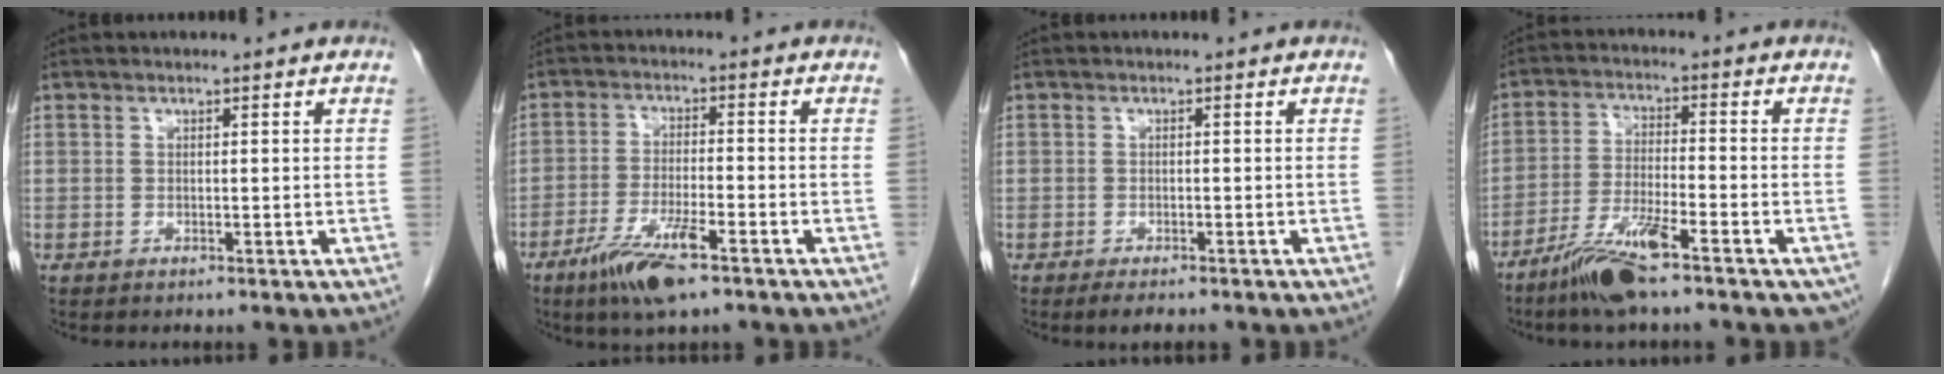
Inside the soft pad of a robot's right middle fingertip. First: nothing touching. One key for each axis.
{"total": 8.3, "fx": -5.3, "fy": 1.2, "fz": 6.3, "tx": -0.125, "ty": -0.015, "tz": -0.093}
{"total": 2.3, "fx": -1.8, "fy": 0.7, "fz": 1.2, "tx": -0.021, "ty": -0.004, "tz": -0.024}
{"total": 10.6, "fx": -7.3, "fy": 1.6, "fz": 7.5, "tx": -0.135, "ty": -0.016, "tz": -0.128}